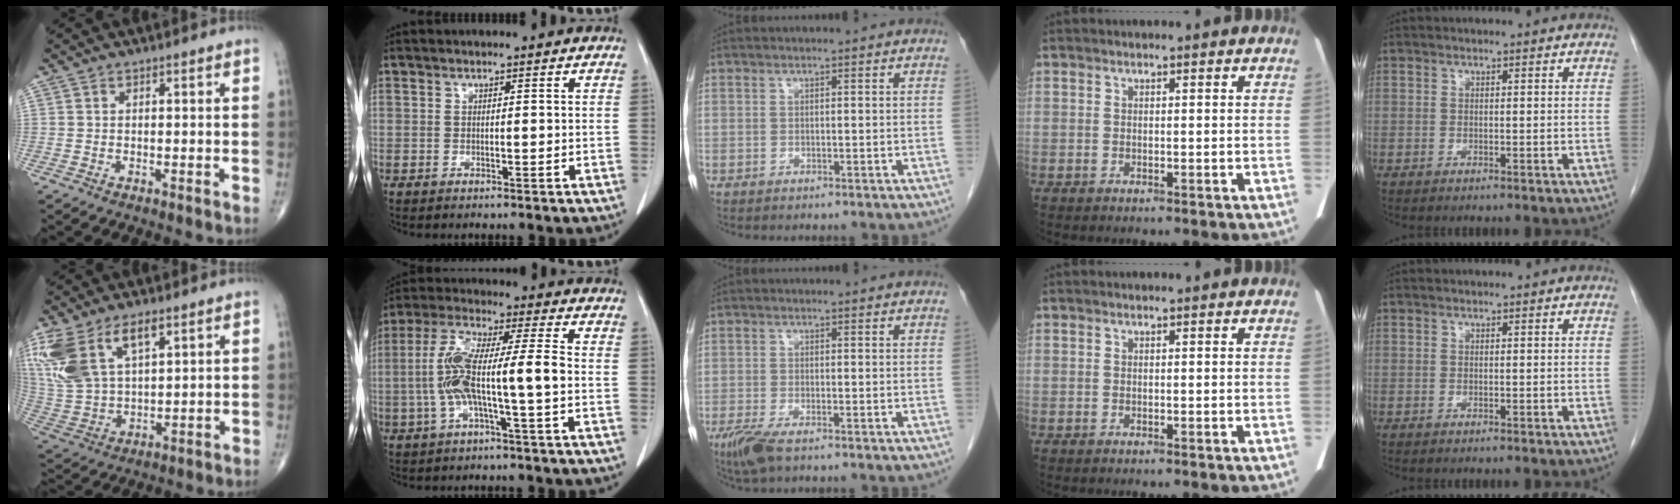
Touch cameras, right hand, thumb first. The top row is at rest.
{"thumb": {"total": 16.7, "force": [8.3, 8.3, 11.9], "torque": [-0.260, -0.019, 0.171]}, "index": {"total": 10.4, "force": [-1.6, 0.5, 10.3], "torque": [-0.209, 0.025, -0.035]}, "middle": {"total": 4.2, "force": [-2.7, 0.9, 3.0], "torque": [-0.067, -0.012, -0.050]}}